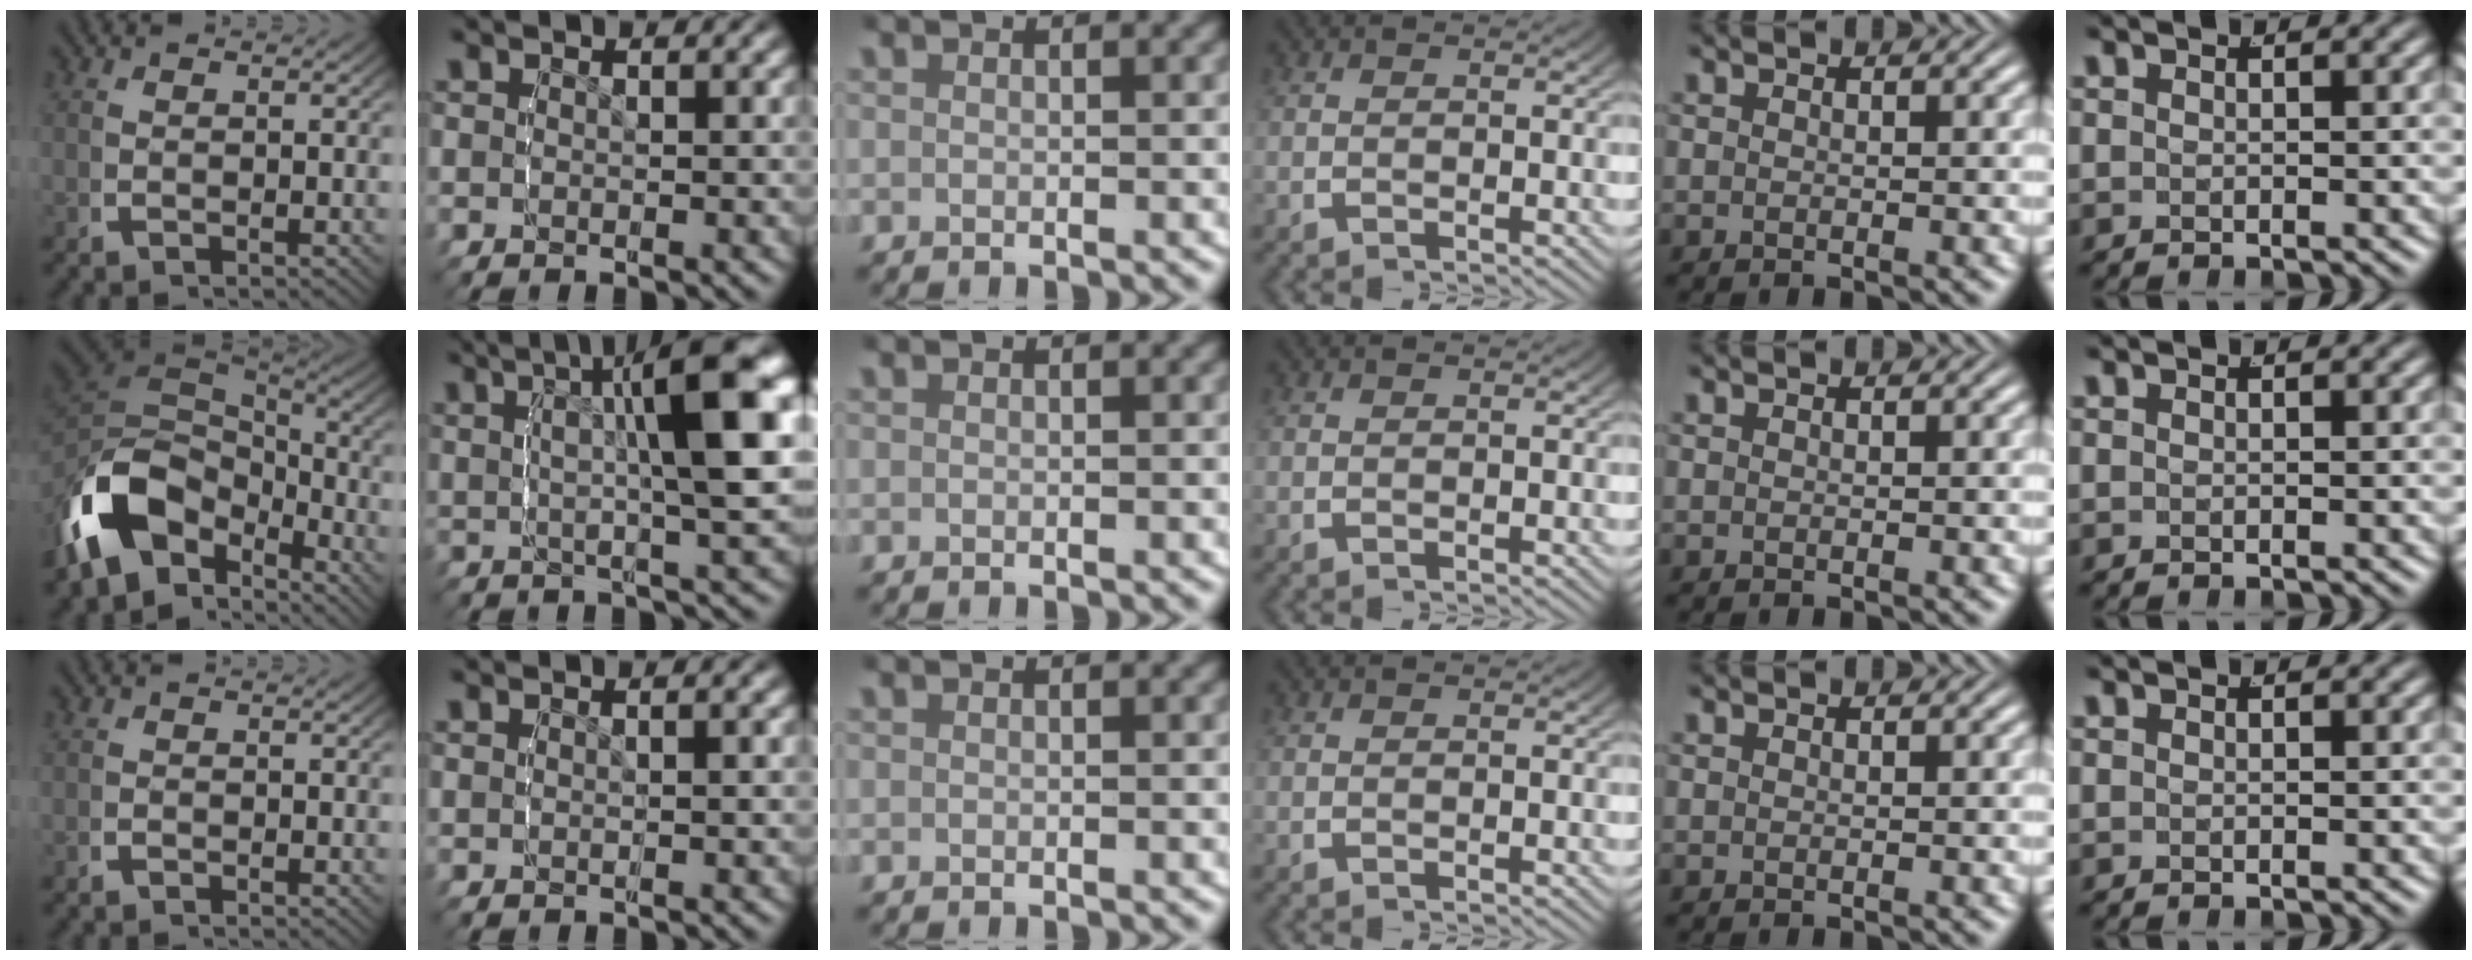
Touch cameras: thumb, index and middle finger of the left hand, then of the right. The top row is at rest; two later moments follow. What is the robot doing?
{"motion": "lift_and_place", "object": "markers"}